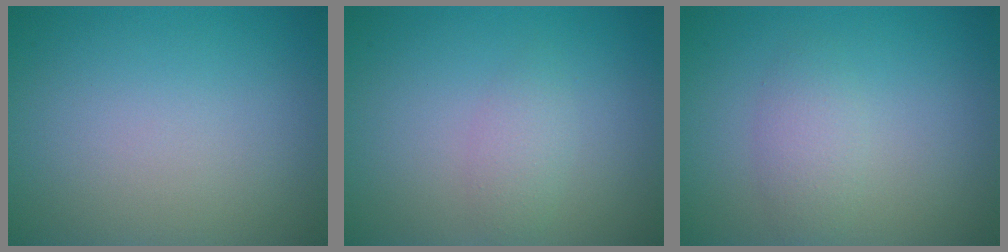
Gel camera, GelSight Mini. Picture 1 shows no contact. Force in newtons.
{"total": 1.6, "press": 1.6, "slide": 0.1}
{"total": 1.9, "press": 1.9, "slide": 0.1}